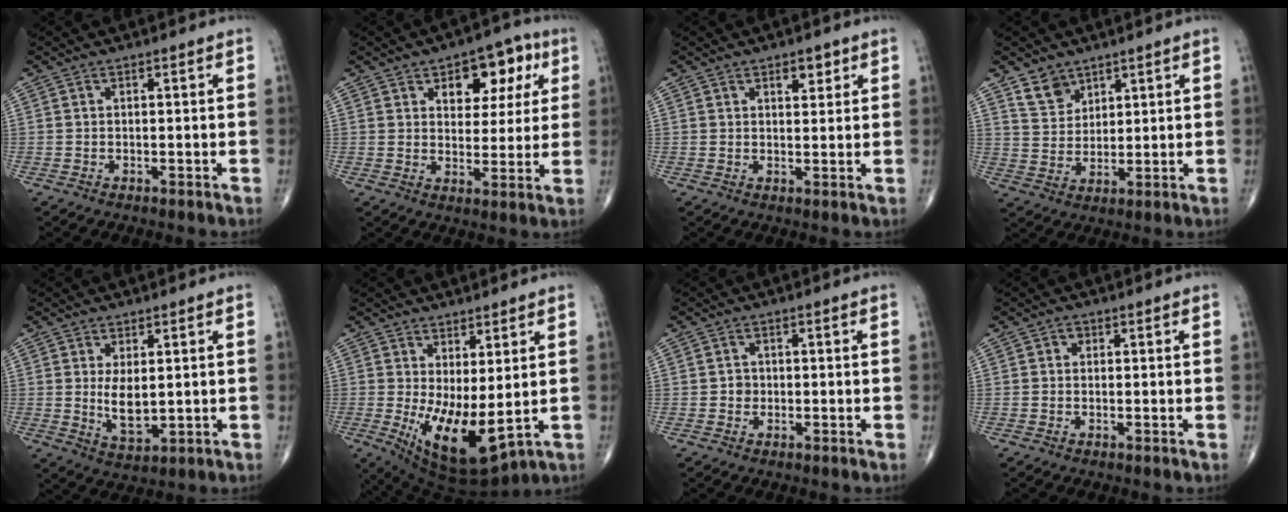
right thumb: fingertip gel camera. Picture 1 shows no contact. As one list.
[{"total": 11.1, "force": [4.8, 6.6, 7.6], "torque": [-0.056, -0.010, 0.062]}, {"total": 3.1, "force": [1.8, 1.6, 1.9], "torque": [-0.014, -0.010, 0.027]}, {"total": 5.4, "force": [3.9, 3.4, 1.4], "torque": [-0.006, -0.031, 0.081]}, {"total": 5.8, "force": [0.7, 2.8, 5.0], "torque": [-0.078, -0.019, 0.023]}, {"total": 11.7, "force": [-0.2, 4.6, 10.8], "torque": [-0.184, -0.027, 0.018]}, {"total": 1.4, "force": [-0.2, 1.3, 0.5], "torque": [0.001, 0.005, -0.006]}, {"total": 0.8, "force": [0.1, 0.8, 0.3], "torque": [0.002, 0.003, -0.002]}]